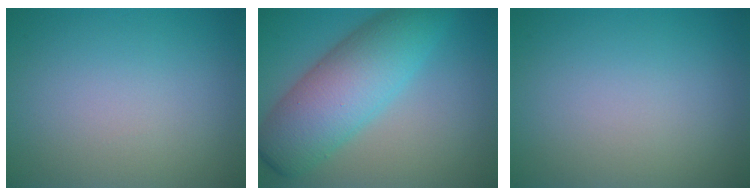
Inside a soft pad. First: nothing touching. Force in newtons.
{"total": 8.4, "press": 8.4, "slide": 0.1}
{"total": 0.0}